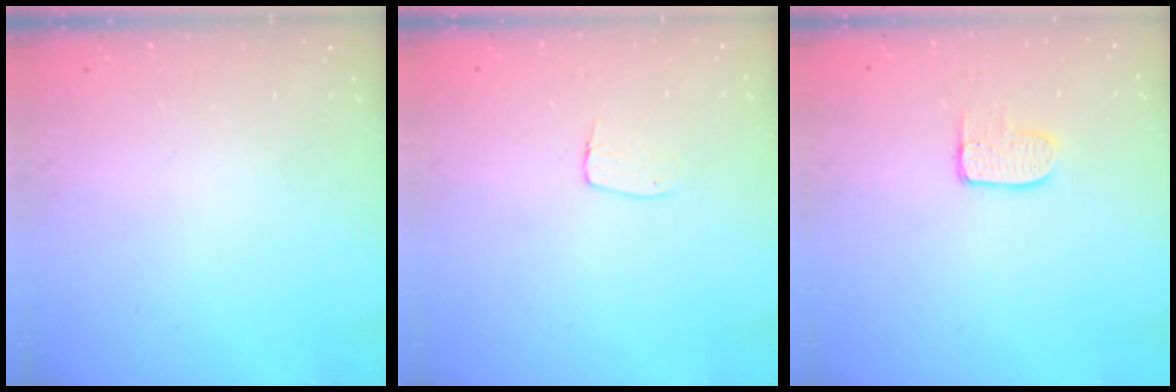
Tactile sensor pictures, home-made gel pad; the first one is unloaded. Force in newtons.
{"total": 4.6, "press": 4.6, "slide": 0.3}
{"total": 6.8, "press": 6.7, "slide": 0.4}